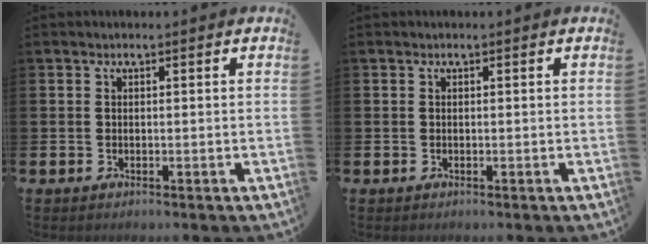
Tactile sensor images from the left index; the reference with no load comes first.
{"total": 0.0}